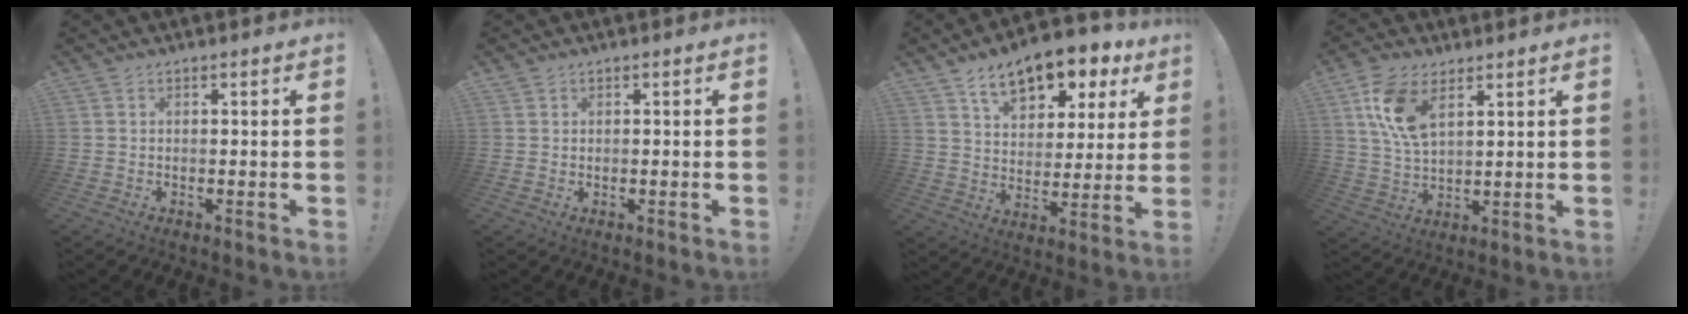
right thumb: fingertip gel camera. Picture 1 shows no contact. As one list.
[{"total": 0.8, "force": [0.6, 0.6, 0.0], "torque": [0.009, -0.001, 0.009]}, {"total": 13.7, "force": [8.7, 7.3, 7.7], "torque": [-0.111, -0.056, 0.152]}, {"total": 11.6, "force": [5.6, 6.1, 8.1], "torque": [-0.174, -0.012, 0.103]}]